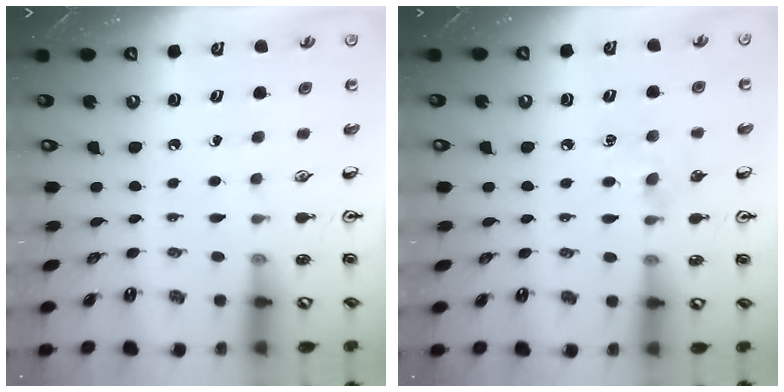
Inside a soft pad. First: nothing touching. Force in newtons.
{"total": 6.5, "press": 6.4, "slide": 1.1}